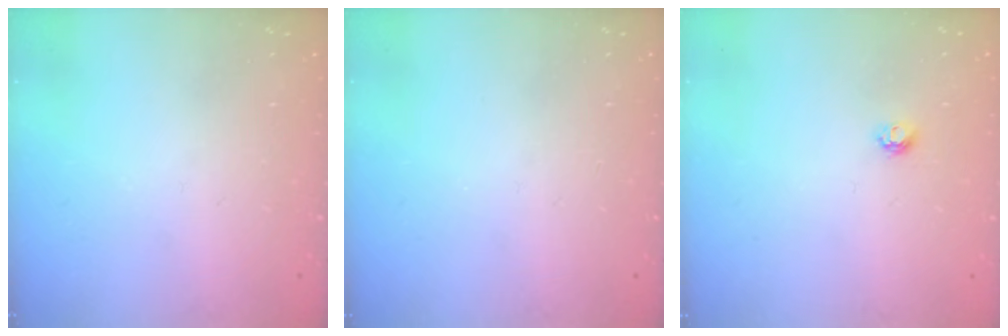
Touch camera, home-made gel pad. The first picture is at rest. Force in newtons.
{"total": 0.0}
{"total": 4.2, "press": 4.1, "slide": 0.4}